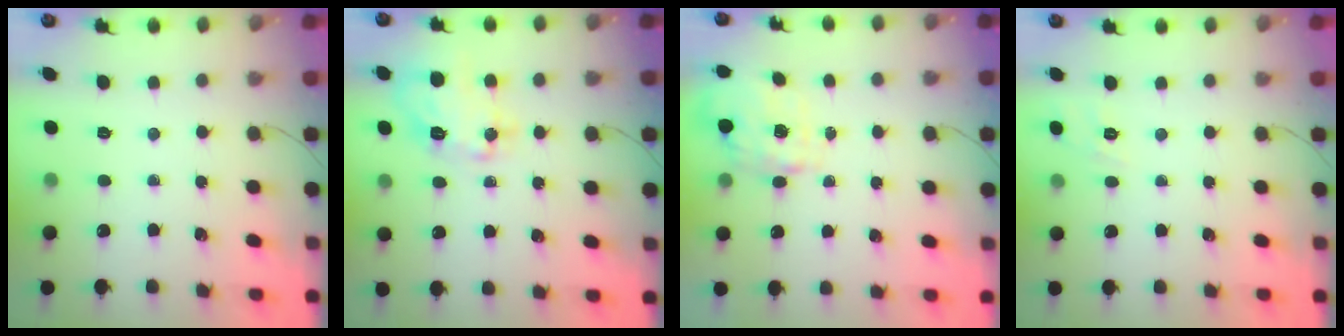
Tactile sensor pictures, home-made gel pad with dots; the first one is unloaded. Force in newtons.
{"total": 14.6, "press": 14.5, "slide": 0.9}
{"total": 3.9, "press": 3.9, "slide": 0.8}
{"total": 9.1, "press": 8.8, "slide": 2.0}